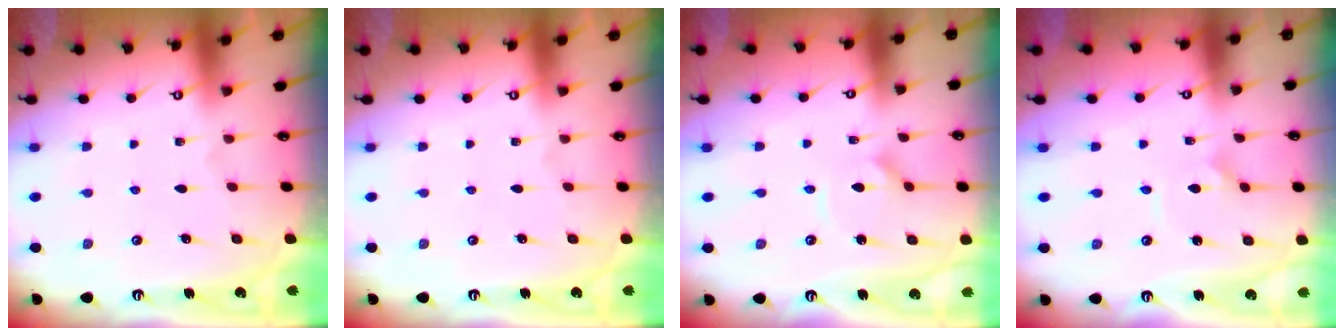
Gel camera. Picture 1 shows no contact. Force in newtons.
{"total": 0.0}
{"total": 4.1, "press": 4.1, "slide": 0.3}
{"total": 1.8, "press": 1.8, "slide": 0.1}